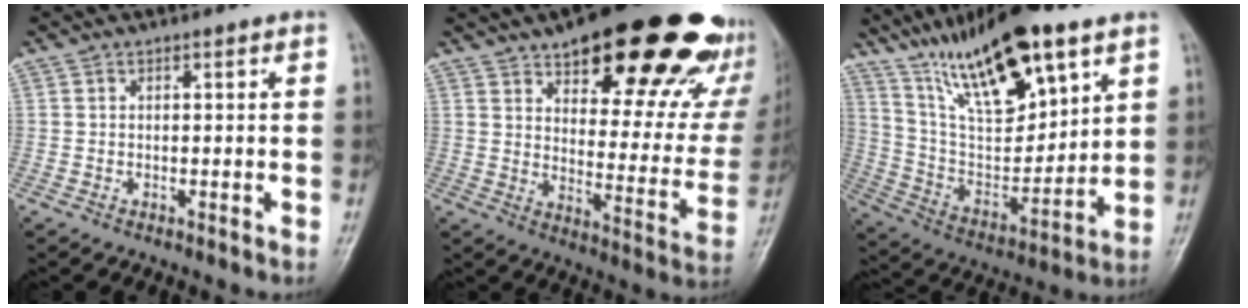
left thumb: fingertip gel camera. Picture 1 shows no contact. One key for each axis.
{"total": 30.1, "fx": 19.2, "fy": 11.5, "fz": 20.1, "tx": -0.236, "ty": -0.070, "tz": 0.260}
{"total": 22.4, "fx": 13.6, "fy": 7.4, "fz": 16.1, "tx": -0.253, "ty": -0.045, "tz": 0.255}